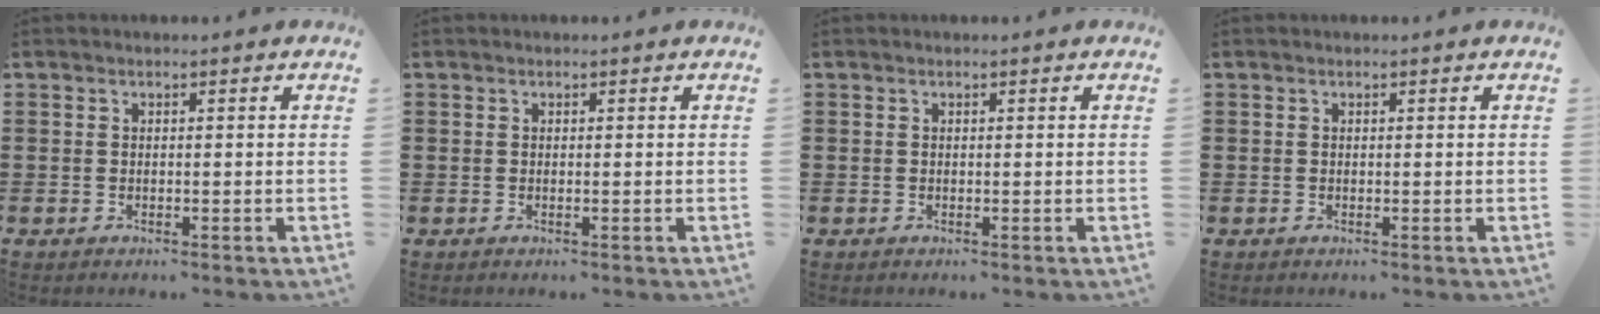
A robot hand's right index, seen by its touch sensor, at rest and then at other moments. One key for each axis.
{"total": 0.0}
{"total": 0.0}
{"total": 0.0}